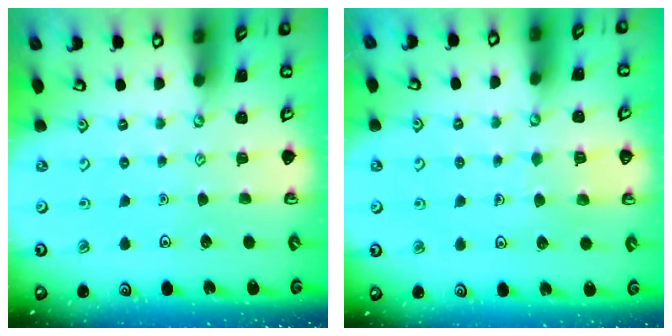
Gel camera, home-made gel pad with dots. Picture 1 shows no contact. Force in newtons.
{"total": 4.2, "press": 4.2, "slide": 0.3}